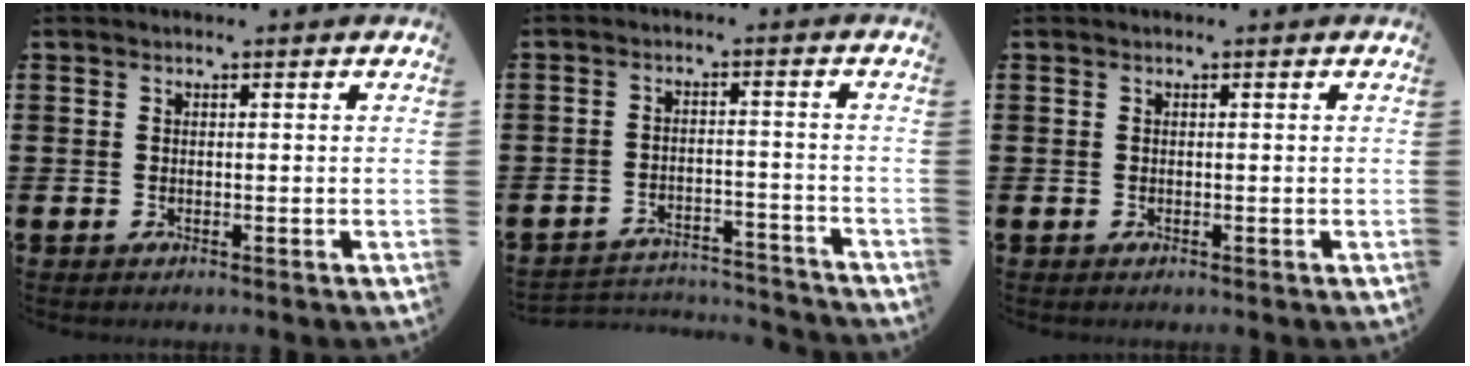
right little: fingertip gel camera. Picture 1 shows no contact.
{"total": 3.4, "force": [-3.3, 0.4, 0.2], "torque": [-0.008, 0.006, -0.072]}
{"total": 0.0}